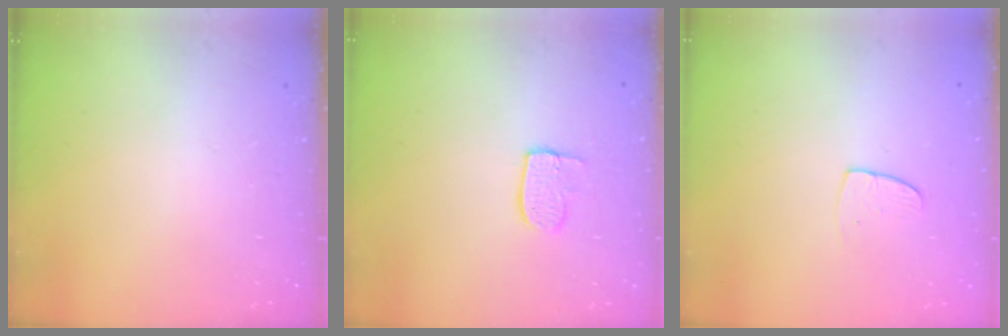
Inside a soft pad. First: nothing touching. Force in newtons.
{"total": 6.7, "press": 6.7, "slide": 0.2}
{"total": 5.5, "press": 5.5, "slide": 0.4}